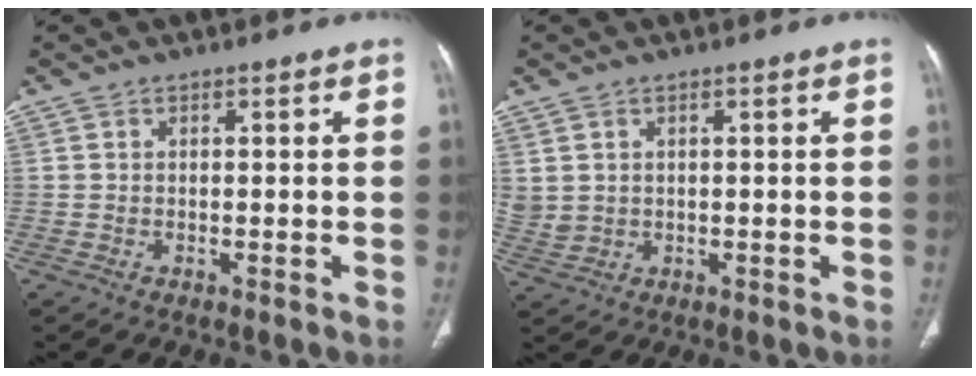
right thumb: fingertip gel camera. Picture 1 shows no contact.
{"total": 2.6, "force": [0.8, 2.2, 1.1], "torque": [-0.020, -0.004, 0.024]}